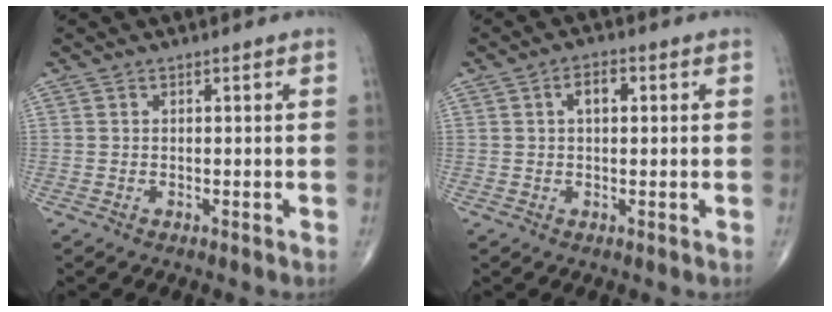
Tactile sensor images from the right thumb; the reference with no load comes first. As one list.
[{"total": 3.5, "force": [0.8, 2.0, 2.8], "torque": [-0.043, 0.009, 0.010]}]